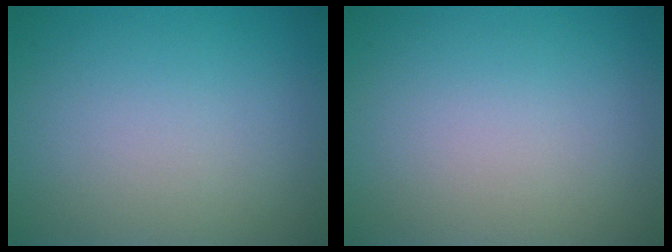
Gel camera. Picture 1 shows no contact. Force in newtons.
{"total": 0.0}